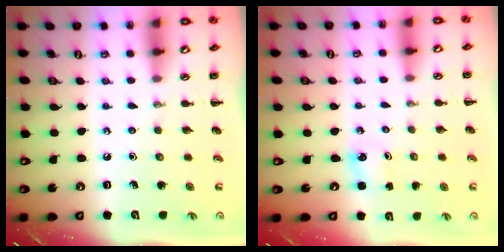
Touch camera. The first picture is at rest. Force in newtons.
{"total": 1.4, "press": 1.3, "slide": 0.2}